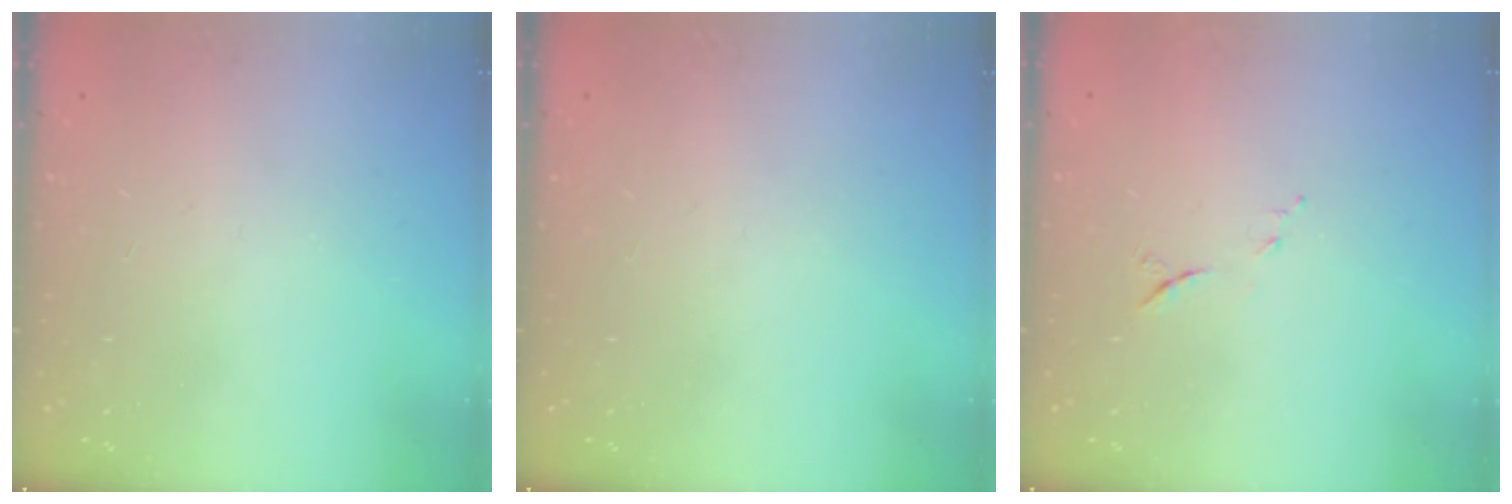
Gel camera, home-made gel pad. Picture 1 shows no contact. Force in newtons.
{"total": 0.0}
{"total": 6.4, "press": 6.3, "slide": 1.3}